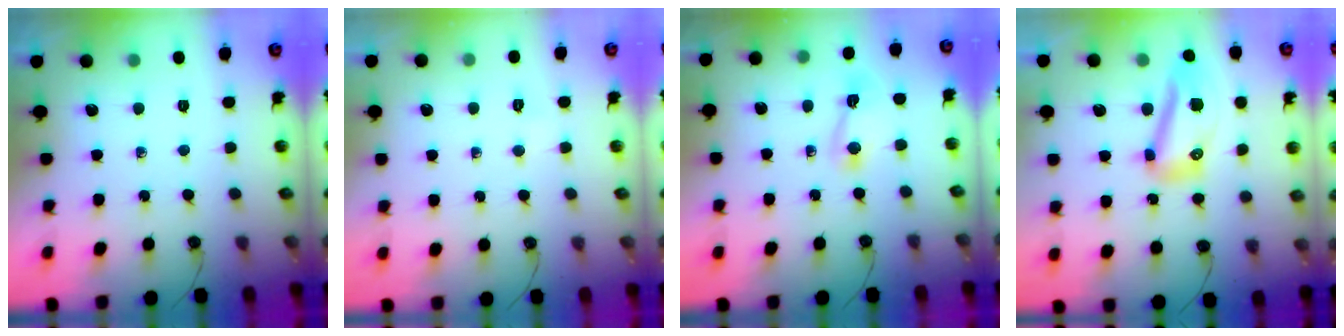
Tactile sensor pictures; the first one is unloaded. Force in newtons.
{"total": 2.8, "press": 2.7, "slide": 0.4}
{"total": 3.4, "press": 3.4, "slide": 0.4}
{"total": 11.7, "press": 11.5, "slide": 2.0}